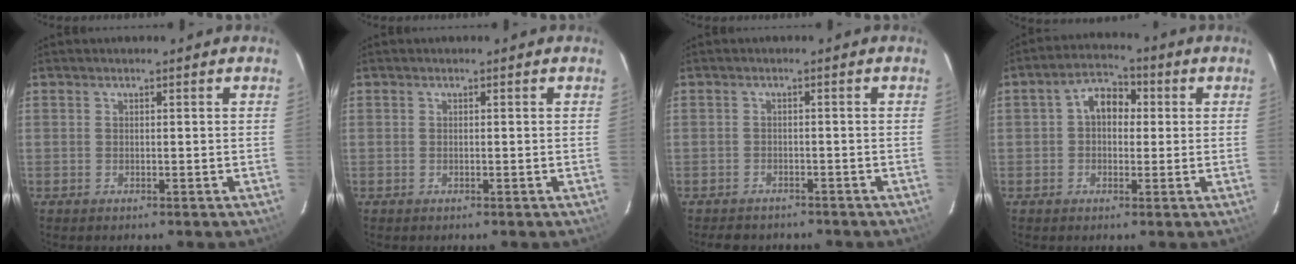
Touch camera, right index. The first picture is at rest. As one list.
[{"total": 0.0}, {"total": 5.3, "force": [-4.5, 2.4, 1.3], "torque": [-0.033, 0.000, -0.063]}, {"total": 6.1, "force": [0.5, 4.6, 4.0], "torque": [-0.072, 0.028, 0.006]}]